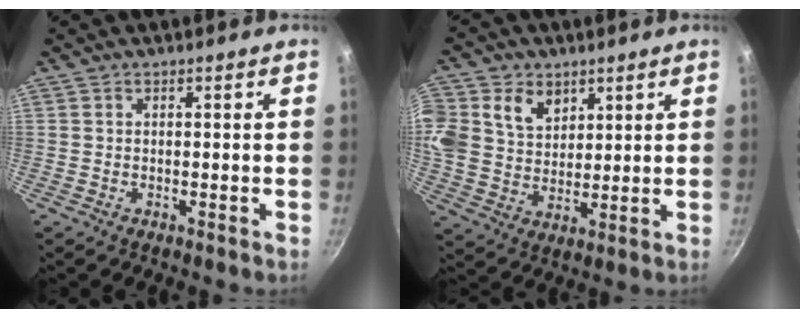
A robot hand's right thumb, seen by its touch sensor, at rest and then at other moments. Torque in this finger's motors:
{"motor_torque": [0.13, 0.16, 0.73, 0.65, 0.09]}